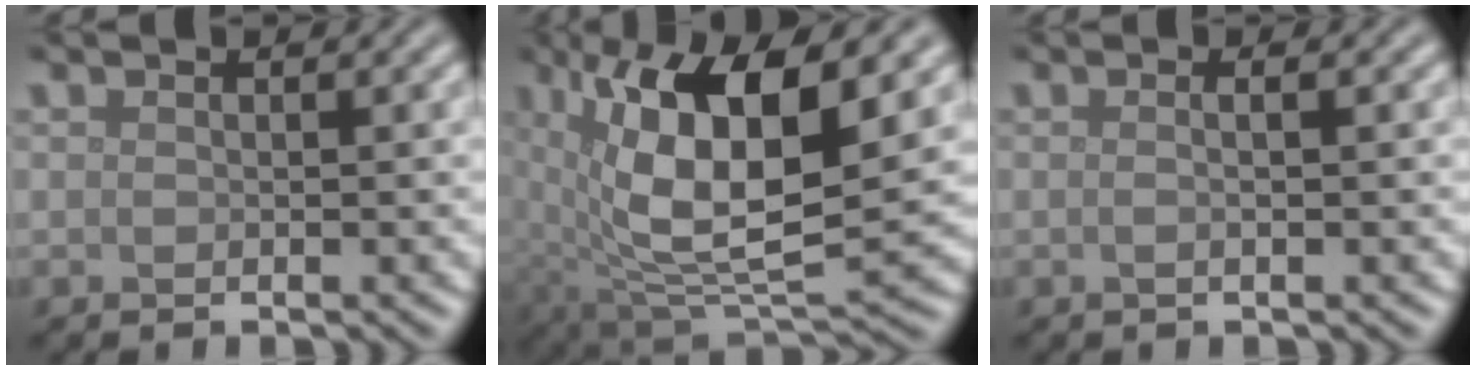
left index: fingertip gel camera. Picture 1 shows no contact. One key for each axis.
{"total": 13.0, "fx": 3.7, "fy": 5.2, "fz": 11.3, "tx": -0.196, "ty": -0.006, "tz": 0.071}
{"total": 1.8, "fx": 0.4, "fy": 0.7, "fz": 1.6, "tx": -0.011, "ty": -0.008, "tz": -0.014}